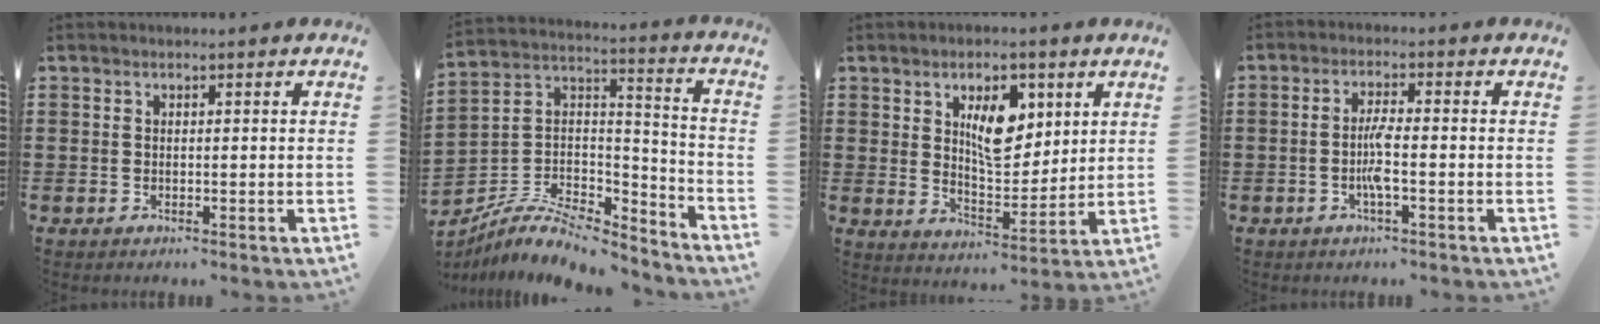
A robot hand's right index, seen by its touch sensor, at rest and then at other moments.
{"total": 8.5, "force": [-6.9, 2.9, 3.9], "torque": [-0.082, 0.010, -0.135]}
{"total": 8.6, "force": [3.6, 4.5, 6.4], "torque": [-0.100, -0.002, 0.057]}
{"total": 3.8, "force": [-1.0, 0.3, 3.6], "torque": [-0.088, -0.010, -0.028]}